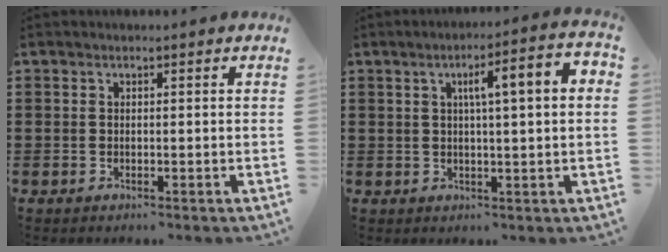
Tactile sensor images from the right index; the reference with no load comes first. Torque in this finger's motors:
{"motor_torque": [1.77, 0.14, 0.54, 0.19]}